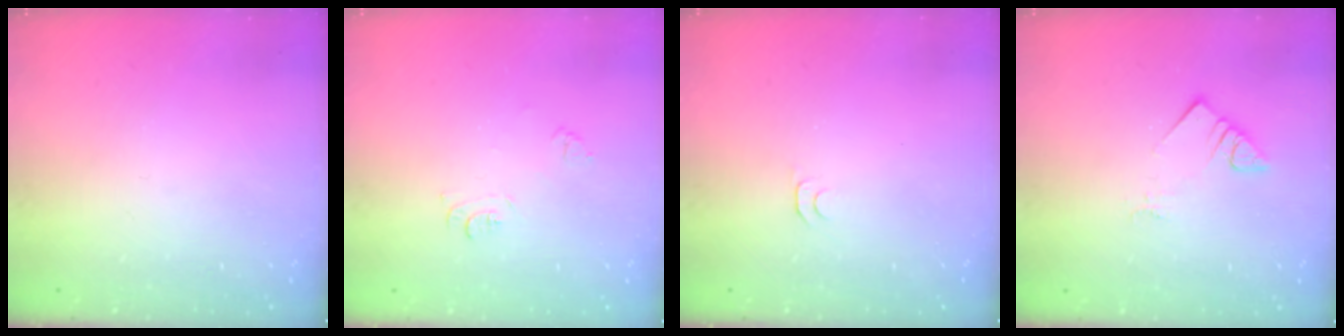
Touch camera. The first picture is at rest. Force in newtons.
{"total": 4.9, "press": 4.9, "slide": 0.7}
{"total": 3.5, "press": 3.4, "slide": 0.4}
{"total": 4.7, "press": 4.7, "slide": 0.4}